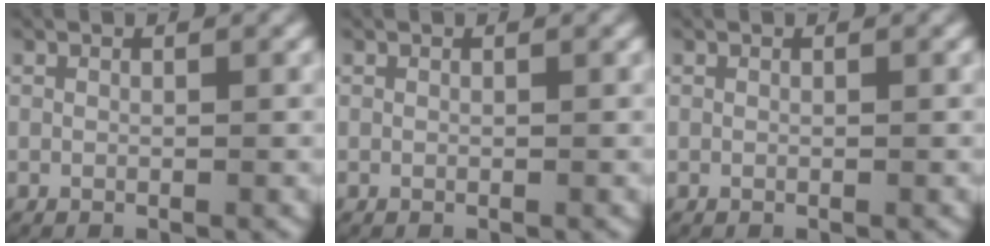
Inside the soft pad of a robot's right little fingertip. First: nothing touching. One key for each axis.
{"total": 0.0}
{"total": 0.0}